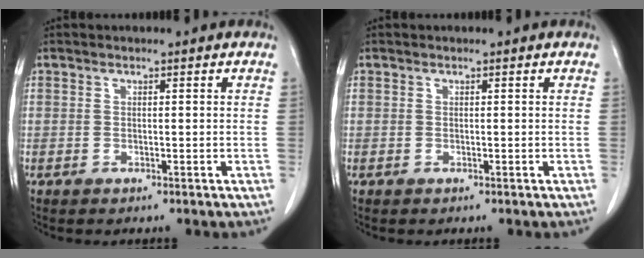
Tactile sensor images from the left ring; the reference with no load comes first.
{"total": 0.0}